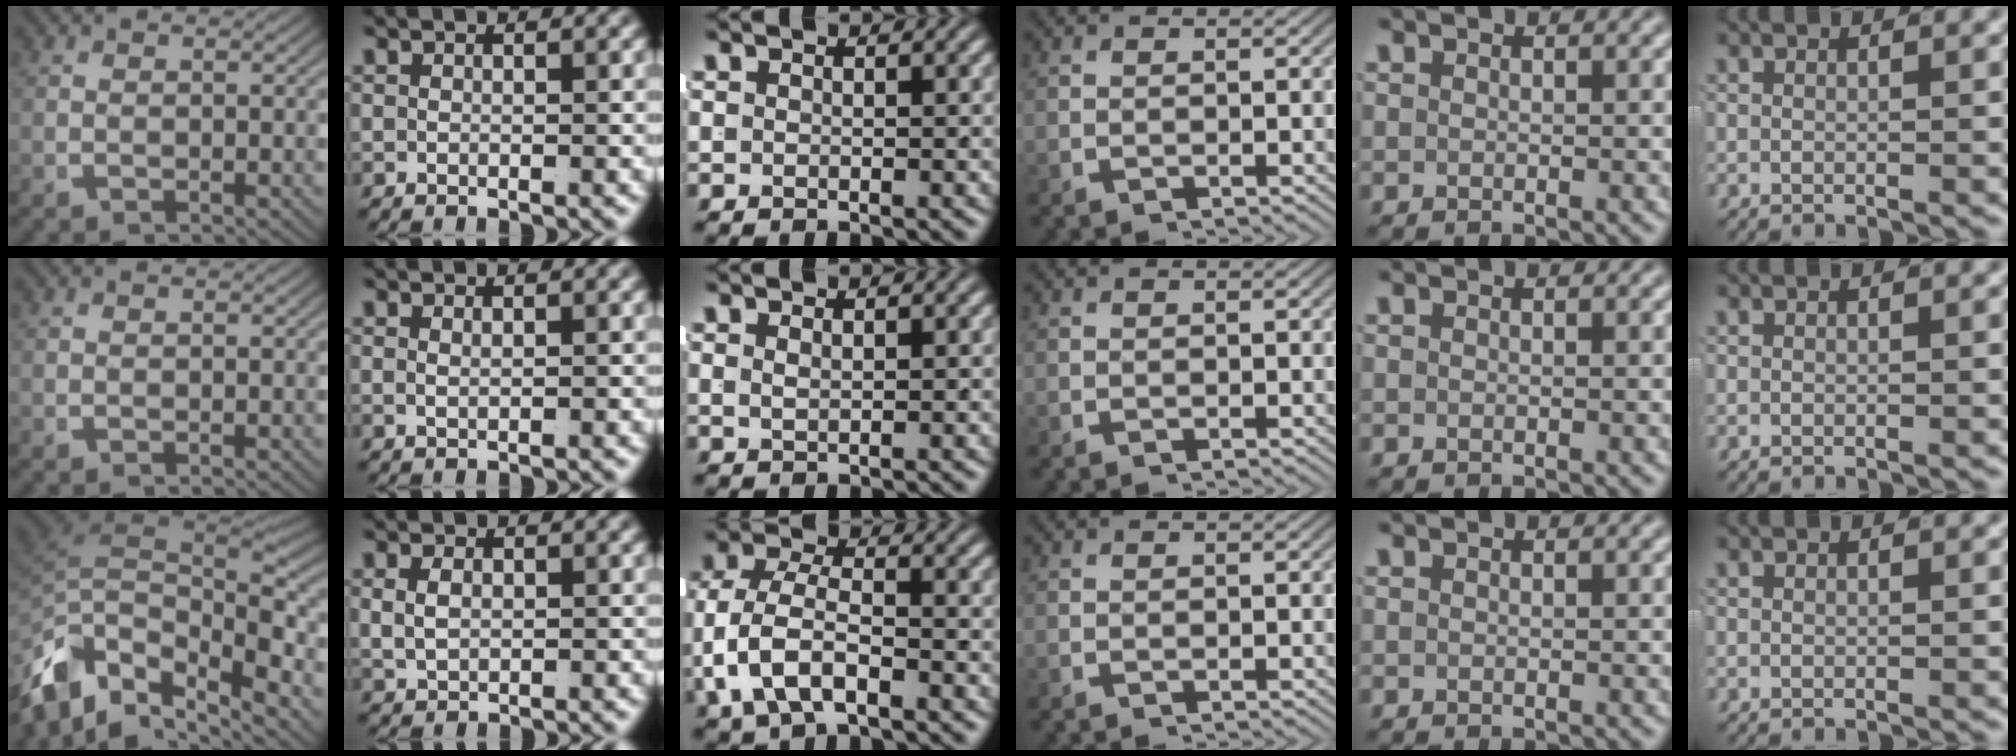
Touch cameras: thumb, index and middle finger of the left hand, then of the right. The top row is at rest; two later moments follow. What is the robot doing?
{"motion": "lift_and_place", "object": "jacket"}